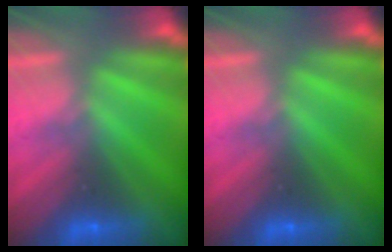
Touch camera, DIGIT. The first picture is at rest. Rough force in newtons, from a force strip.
{"total": 0.0}